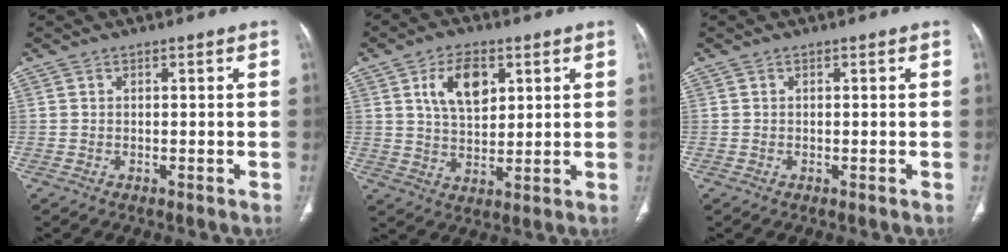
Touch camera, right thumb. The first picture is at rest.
{"total": 9.3, "force": [3.5, 5.4, 6.7], "torque": [-0.095, -0.014, 0.066]}
{"total": 0.0}